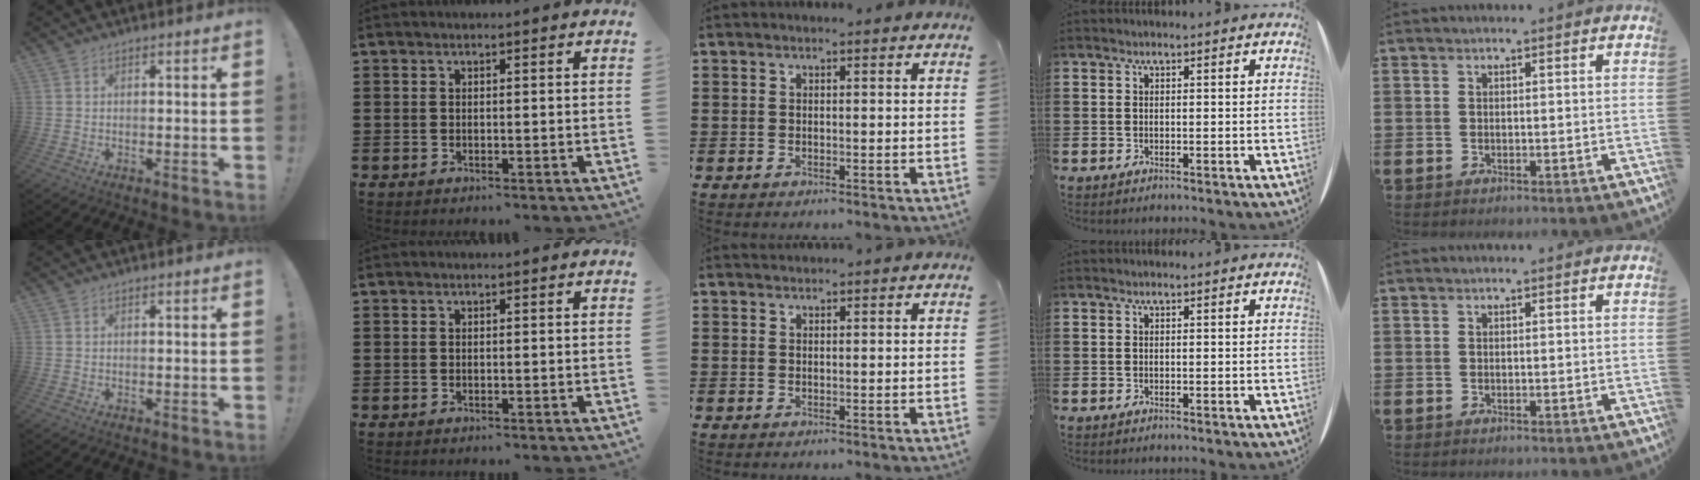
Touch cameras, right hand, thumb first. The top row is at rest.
{"middle": {"total": 0.7, "force": [0.7, 0.1, -0.1], "torque": [0.000, -0.002, 0.013]}}